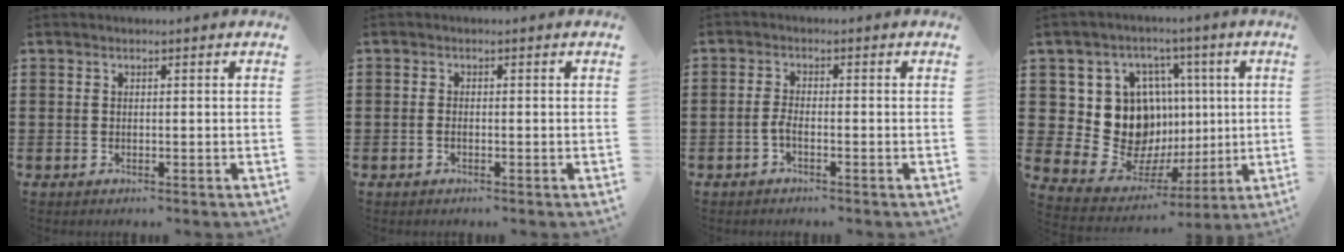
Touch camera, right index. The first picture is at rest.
{"total": 0.7, "force": [-0.4, 0.1, 0.6], "torque": [-0.015, -0.008, -0.006]}
{"total": 2.0, "force": [-1.0, 0.3, 1.7], "torque": [-0.040, -0.005, -0.021]}
{"total": 14.1, "force": [2.5, 12.4, 6.4], "torque": [-0.146, -0.013, 0.060]}